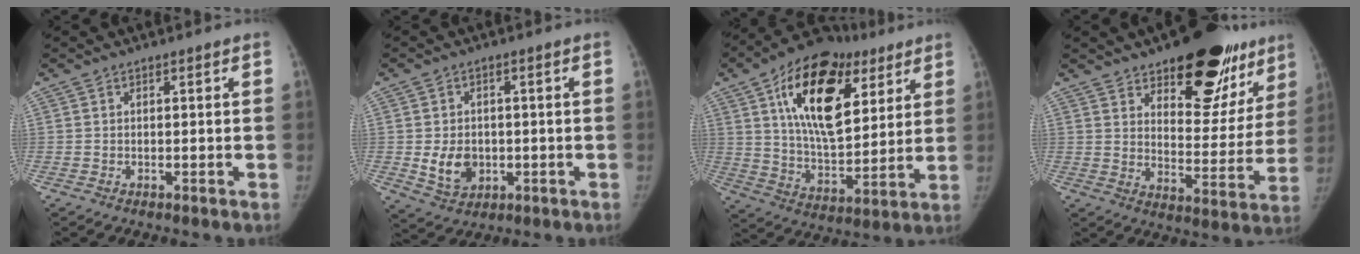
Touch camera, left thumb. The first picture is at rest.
{"total": 7.1, "force": [-0.9, 5.7, 4.3], "torque": [-0.048, -0.002, -0.004]}
{"total": 24.2, "force": [10.1, 13.0, 17.7], "torque": [-0.258, -0.028, 0.164]}
{"total": 23.1, "force": [14.5, 10.8, 14.3], "torque": [-0.131, -0.071, 0.204]}